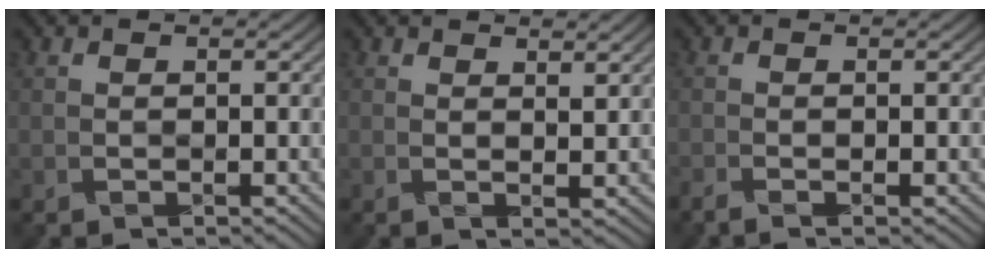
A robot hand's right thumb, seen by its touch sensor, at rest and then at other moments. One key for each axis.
{"total": 2.2, "fx": 1.8, "fy": 0.3, "fz": 1.1, "tx": -0.017, "ty": -0.006, "tz": 0.031}
{"total": 1.4, "fx": -0.9, "fy": 0.4, "fz": 0.9, "tx": -0.025, "ty": -0.004, "tz": -0.023}